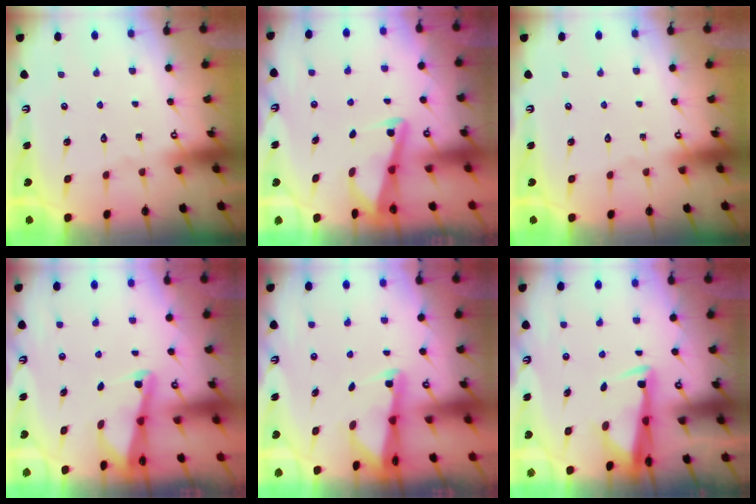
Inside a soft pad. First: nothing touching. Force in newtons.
{"total": 2.8, "press": 2.8, "slide": 0.4}
{"total": 0.0}
{"total": 2.1, "press": 2.1, "slide": 0.3}
{"total": 1.8, "press": 1.8, "slide": 0.3}
{"total": 3.4, "press": 3.3, "slide": 0.8}